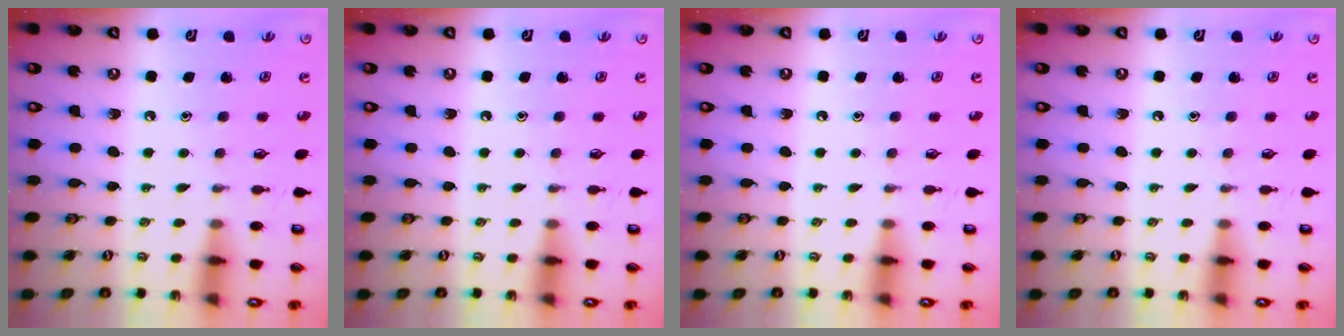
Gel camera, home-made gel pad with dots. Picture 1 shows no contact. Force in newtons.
{"total": 0.0}
{"total": 0.0}
{"total": 0.0}